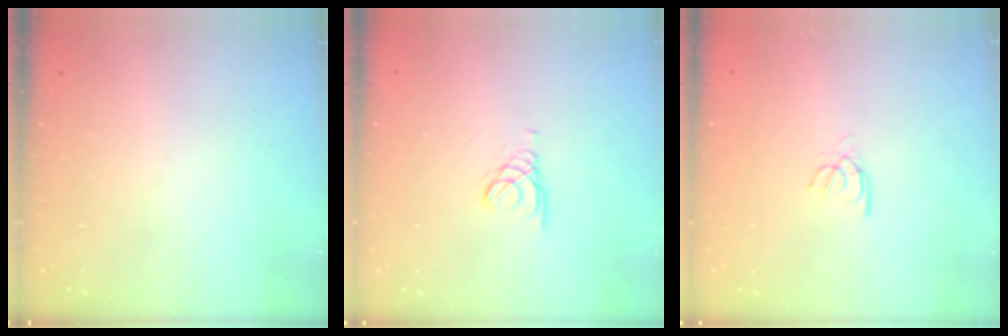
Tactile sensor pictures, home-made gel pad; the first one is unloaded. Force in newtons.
{"total": 1.6, "press": 1.6, "slide": 0.0}
{"total": 2.9, "press": 2.9, "slide": 0.3}